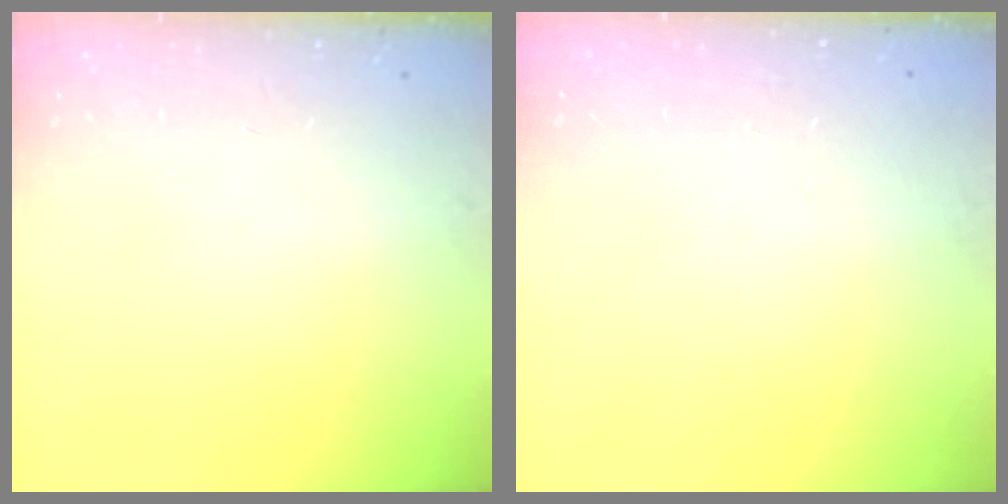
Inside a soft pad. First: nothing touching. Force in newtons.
{"total": 0.0}